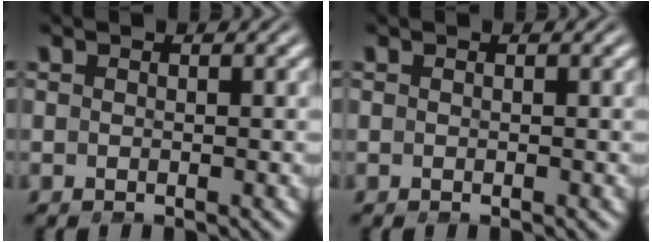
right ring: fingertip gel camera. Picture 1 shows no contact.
{"total": 0.0}